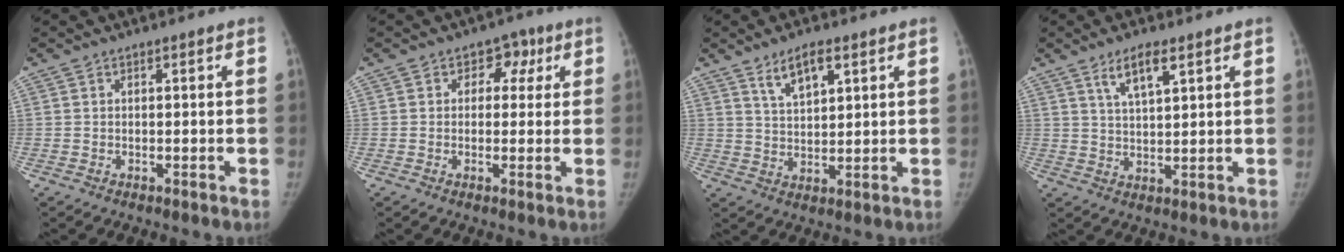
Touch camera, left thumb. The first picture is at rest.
{"total": 4.7, "force": [1.4, 3.9, 2.2], "torque": [0.010, 0.004, 0.010]}
{"total": 6.2, "force": [3.7, 2.5, 4.3], "torque": [-0.068, -0.020, 0.069]}
{"total": 5.7, "force": [3.4, 1.8, 4.3], "torque": [-0.074, -0.017, 0.064]}